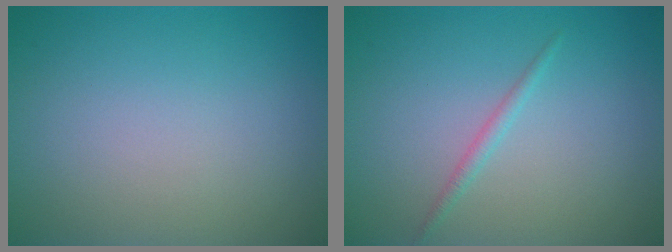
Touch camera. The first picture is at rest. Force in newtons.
{"total": 1.0, "press": 1.0, "slide": 0.0}